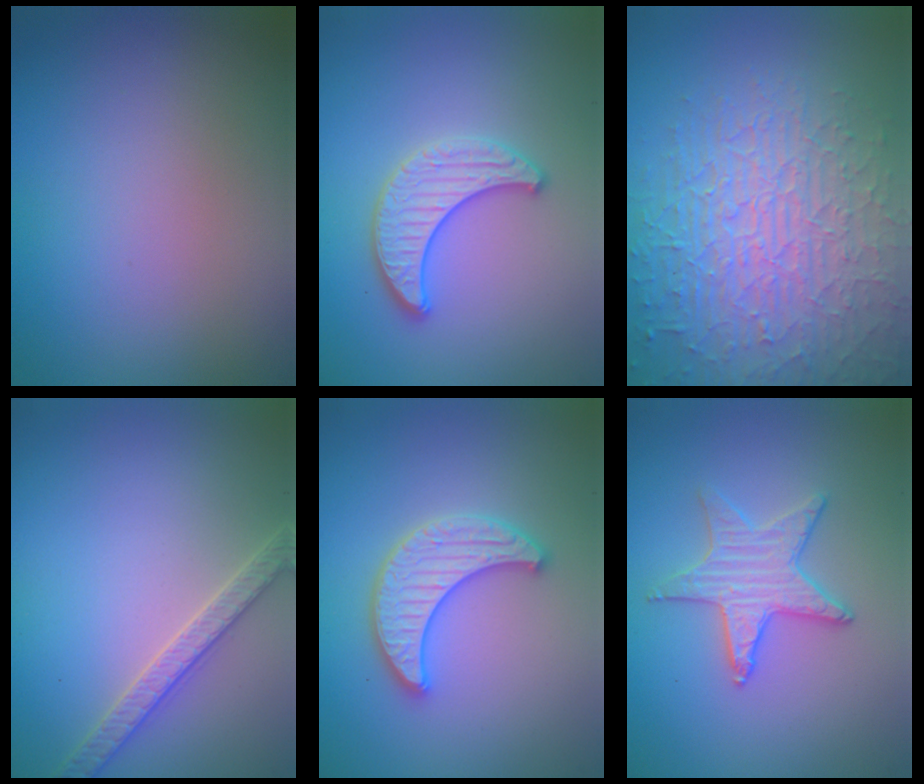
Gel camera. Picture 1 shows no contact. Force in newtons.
{"total": 3.3, "press": 3.2, "slide": 0.7}
{"total": 8.8, "press": 6.2, "slide": 6.2}
{"total": 2.7, "press": 2.7, "slide": 0.3}
{"total": 4.4, "press": 4.3, "slide": 0.8}
{"total": 3.1, "press": 3.1, "slide": 0.4}